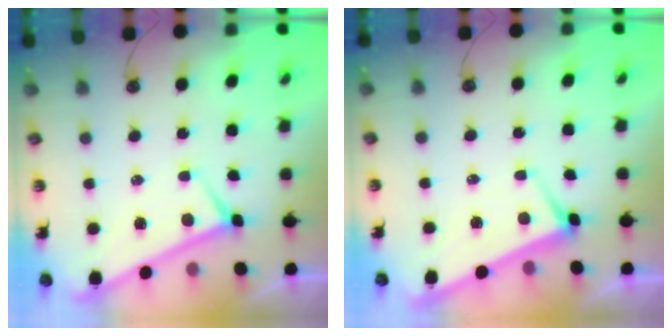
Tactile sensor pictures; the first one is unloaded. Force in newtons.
{"total": 3.7, "press": 3.7, "slide": 0.2}